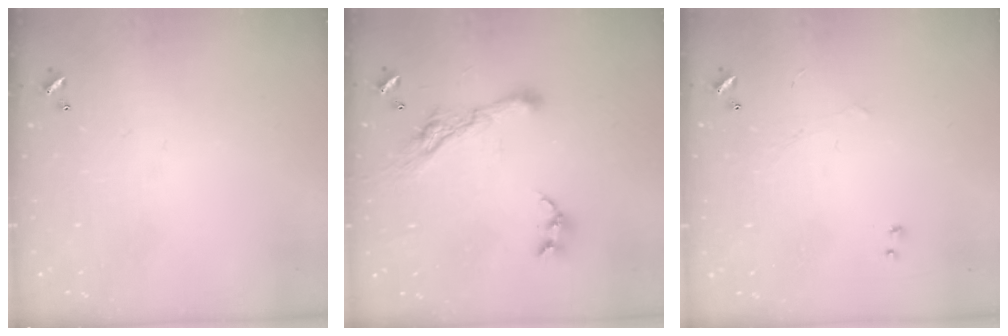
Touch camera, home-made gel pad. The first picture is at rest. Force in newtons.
{"total": 8.3, "press": 8.2, "slide": 1.2}
{"total": 1.0, "press": 0.9, "slide": 0.5}